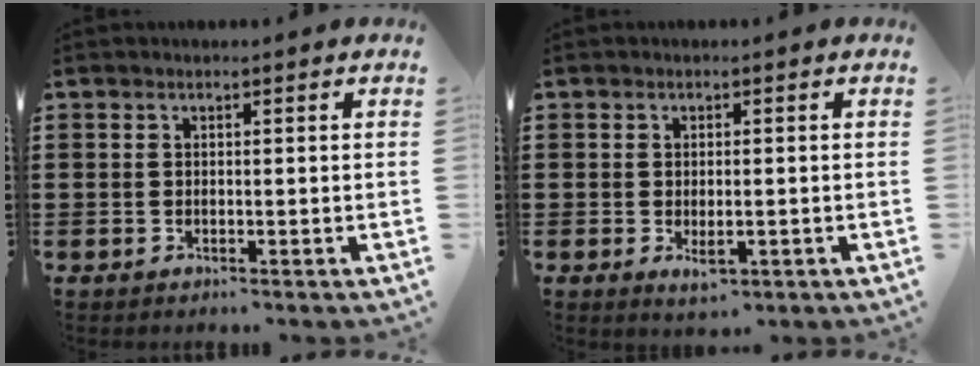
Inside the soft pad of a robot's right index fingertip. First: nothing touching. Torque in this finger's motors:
{"motor_torque": [0.73, -0.17, 0.23, 0.02]}